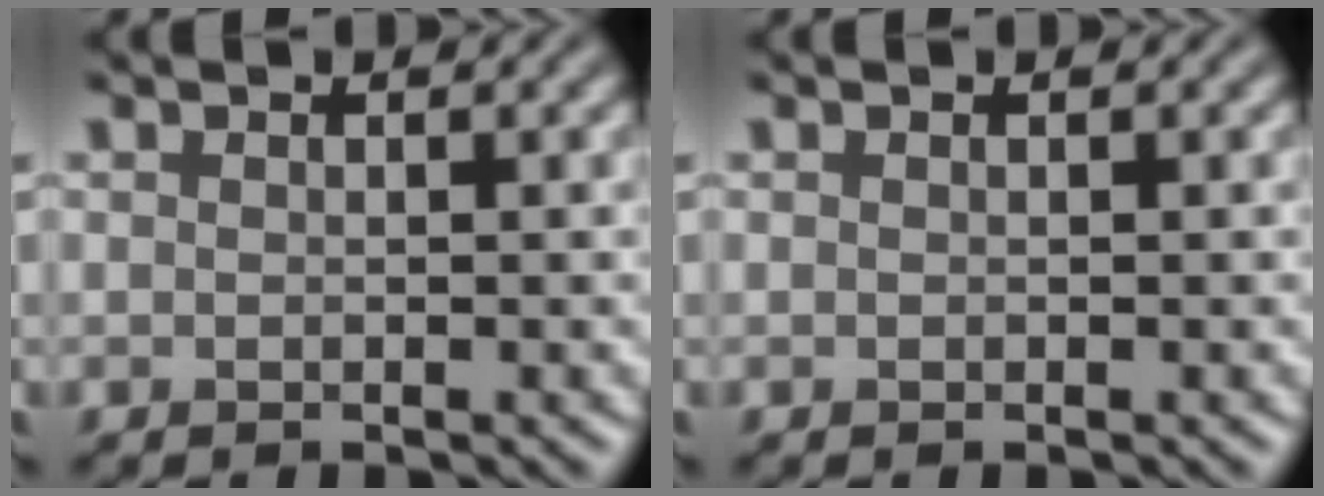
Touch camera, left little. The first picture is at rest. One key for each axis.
{"total": 0.0}